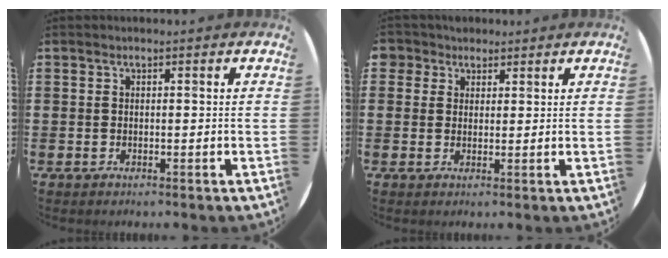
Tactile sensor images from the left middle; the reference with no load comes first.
{"total": 2.7, "force": [2.1, 1.8, -0.1], "torque": [0.001, 0.006, 0.039]}